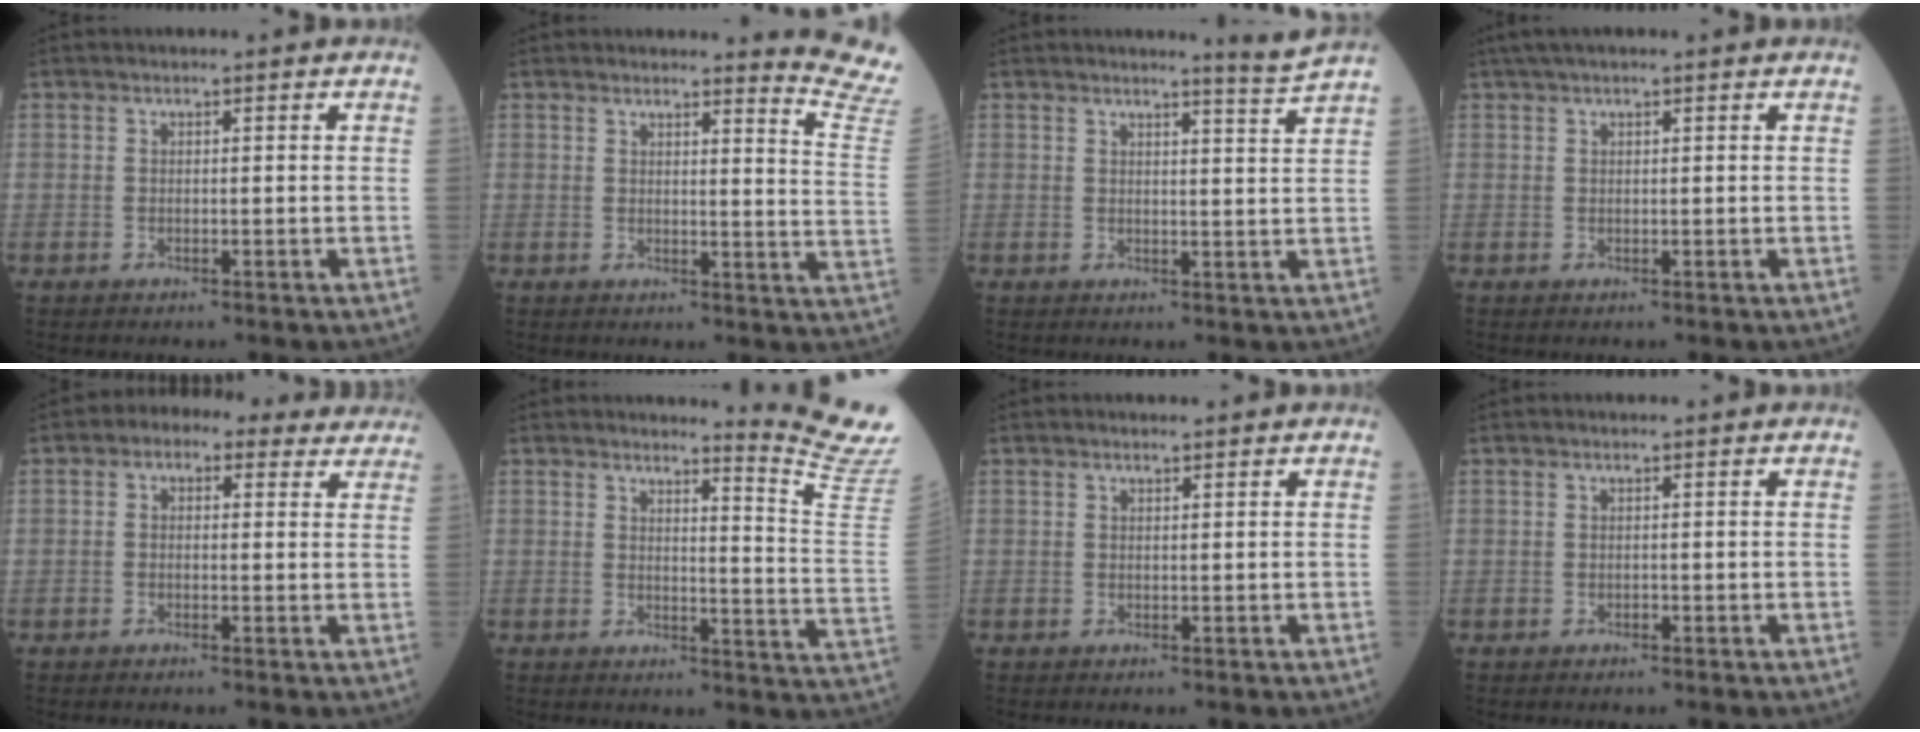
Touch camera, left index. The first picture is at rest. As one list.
[{"total": 9.8, "force": [9.7, -1.7, 0.4], "torque": [-0.004, -0.128, 0.084]}, {"total": 3.2, "force": [2.6, -1.8, -0.1], "torque": [-0.023, -0.035, 0.038]}, {"total": 3.8, "force": [2.9, 0.3, 2.3], "torque": [-0.035, 0.037, 0.050]}, {"total": 7.8, "force": [5.4, 4.4, 3.6], "torque": [-0.038, 0.041, 0.058]}, {"total": 11.1, "force": [10.7, -2.8, 1.1], "torque": [-0.023, -0.137, 0.112]}, {"total": 0.5, "force": [0.5, 0.1, 0.2], "torque": [-0.007, 0.002, 0.008]}, {"total": 0.0}]